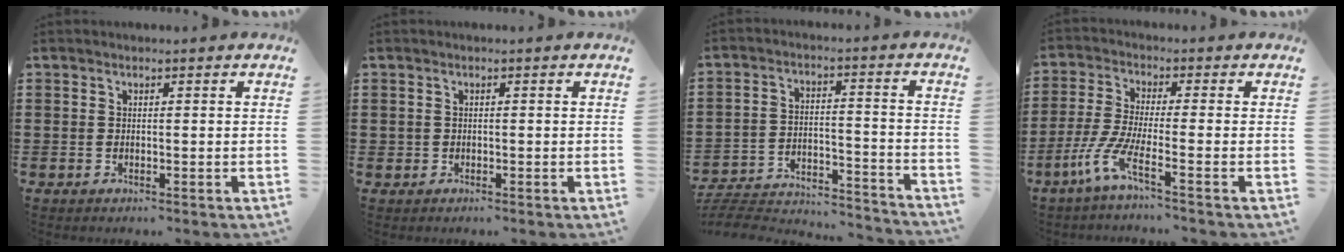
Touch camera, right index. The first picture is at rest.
{"total": 0.6, "force": [-0.3, 0.6, 0.1], "torque": [-0.003, 0.003, -0.007]}
{"total": 5.0, "force": [-4.7, 1.0, 1.4], "torque": [-0.037, -0.006, -0.099]}
{"total": 6.0, "force": [-3.7, 0.3, 4.7], "torque": [-0.126, -0.018, -0.079]}